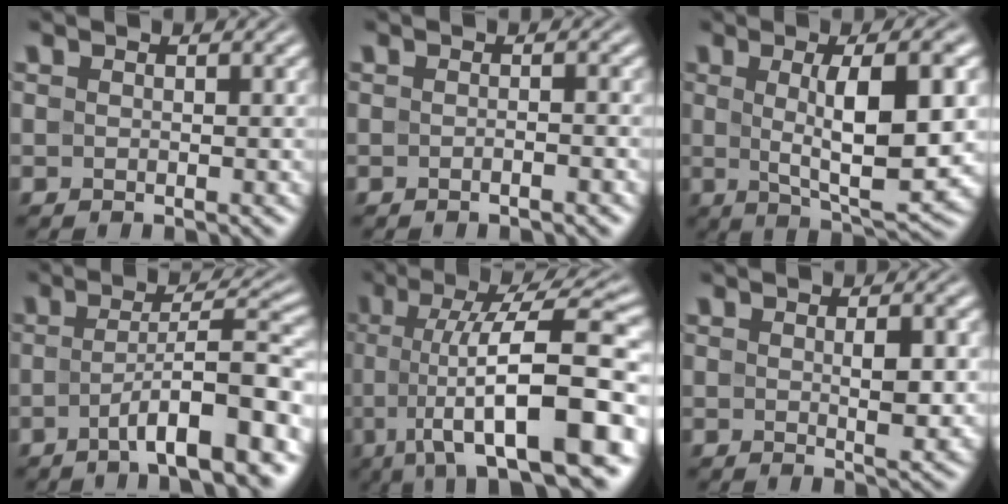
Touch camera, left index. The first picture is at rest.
{"total": 1.4, "force": [-0.5, 0.4, 1.3], "torque": [-0.012, -0.001, -0.013]}
{"total": 9.1, "force": [0.8, 2.5, 8.8], "torque": [-0.130, -0.002, 0.014]}
{"total": 9.1, "force": [-3.6, 2.0, 8.2], "torque": [-0.110, 0.013, -0.060]}
{"total": 14.1, "force": [-3.0, 4.1, 13.1], "torque": [-0.179, 0.010, -0.047]}
{"total": 2.9, "force": [0.3, 0.8, 2.8], "torque": [-0.047, -0.006, 0.008]}